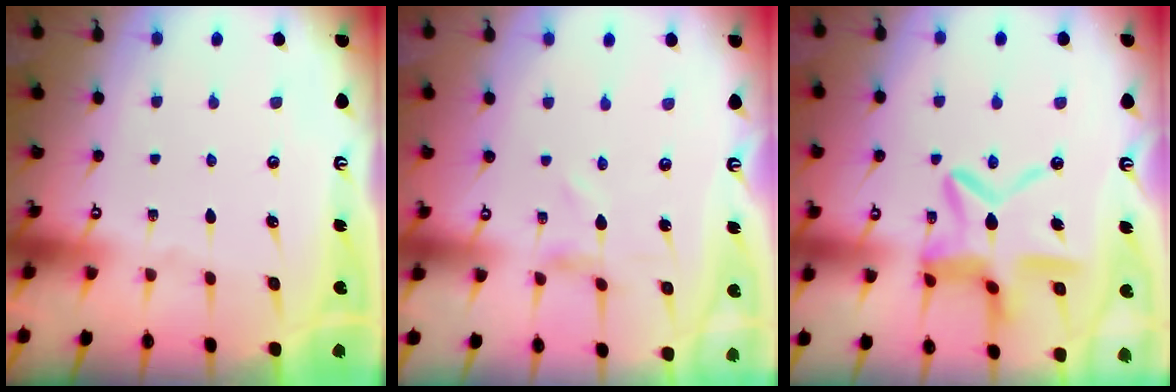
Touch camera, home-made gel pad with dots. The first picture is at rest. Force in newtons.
{"total": 0.7, "press": 0.6, "slide": 0.3}
{"total": 14.2, "press": 14.1, "slide": 1.2}